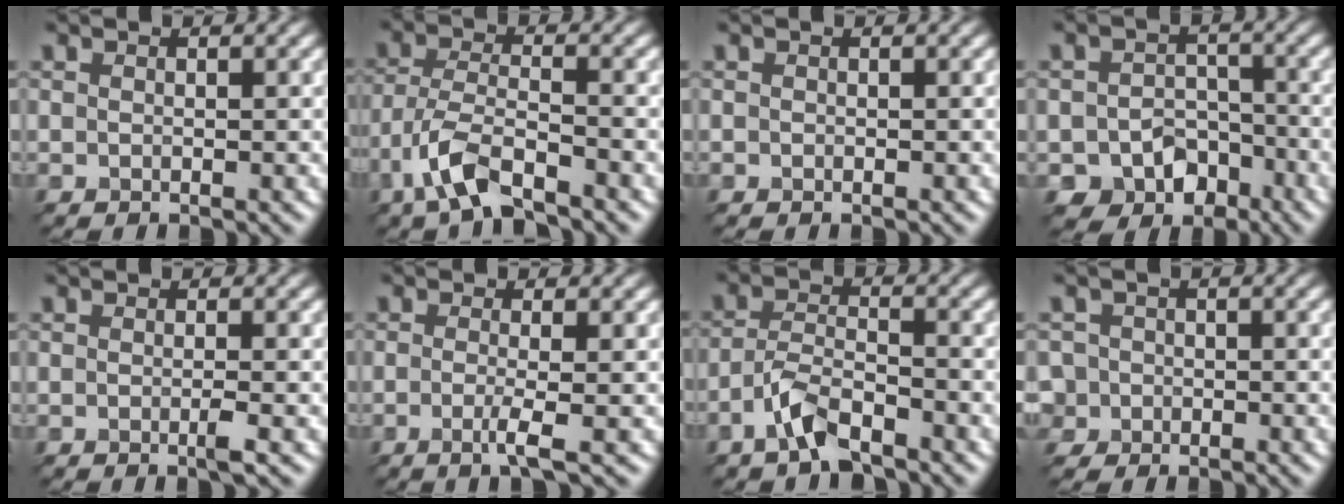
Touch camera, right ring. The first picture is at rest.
{"total": 4.5, "force": [-3.7, 0.7, 2.4], "torque": [-0.073, 0.002, -0.064]}
{"total": 0.8, "force": [-0.4, -0.4, -0.5], "torque": [-0.003, -0.002, 0.004]}
{"total": 3.2, "force": [-2.5, 2.0, 0.2], "torque": [-0.009, 0.006, -0.019]}
{"total": 1.0, "force": [-0.6, -0.4, 0.7], "torque": [-0.023, 0.000, 0.001]}
{"total": 1.7, "force": [-1.0, -0.3, 1.4], "torque": [-0.041, 0.000, -0.008]}
{"total": 3.1, "force": [-3.0, 0.0, 0.9], "torque": [-0.043, 0.012, -0.049]}
{"total": 1.9, "force": [-1.2, 1.2, -1.0], "torque": [0.014, 0.015, -0.019]}